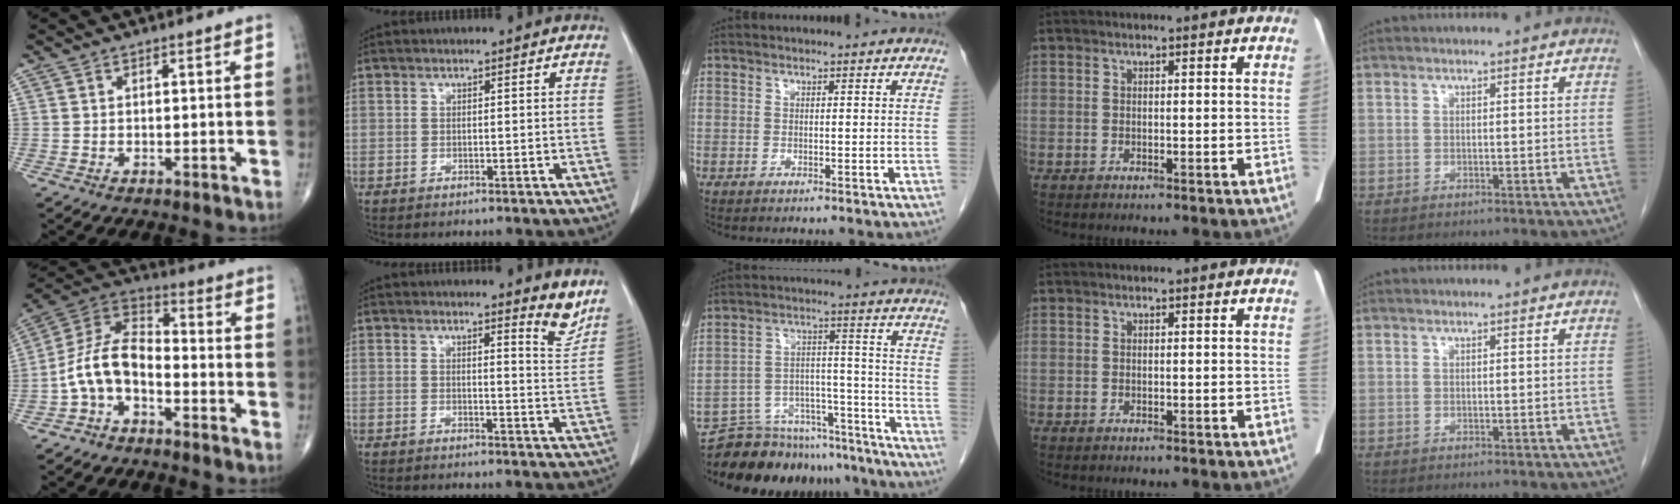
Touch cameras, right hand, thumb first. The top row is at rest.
{"thumb": {"total": 10.6, "force": [-3.9, 6.2, 7.6], "torque": [-0.145, 0.065, -0.088]}, "index": {"total": 3.9, "force": [3.6, 0.2, 1.5], "torque": [-0.021, -0.038, 0.029]}, "middle": {"total": 19.6, "force": [-18.3, 5.8, 4.0], "torque": [-0.068, 0.033, -0.260]}}